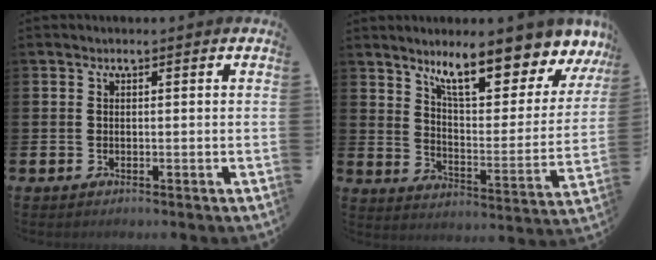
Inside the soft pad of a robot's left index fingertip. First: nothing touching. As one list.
[{"total": 11.8, "force": [9.9, 2.7, 5.8], "torque": [-0.104, -0.067, 0.168]}]